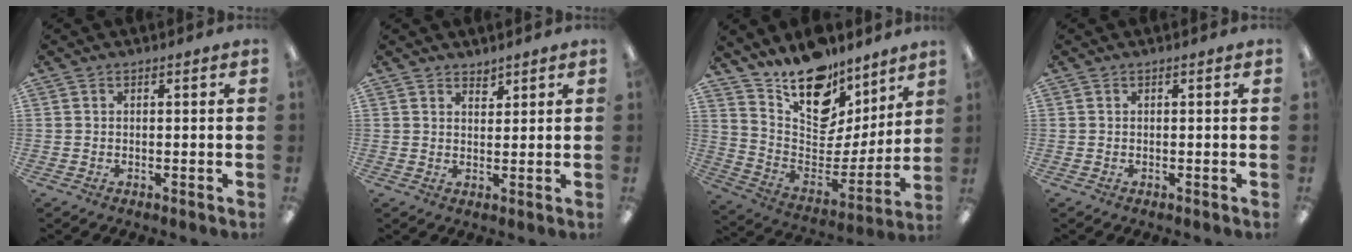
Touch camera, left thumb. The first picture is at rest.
{"total": 2.3, "force": [2.2, 0.7, 0.0], "torque": [0.007, -0.014, 0.040]}
{"total": 17.3, "force": [13.0, 9.1, 6.8], "torque": [-0.110, -0.108, 0.234]}
{"total": 0.0}